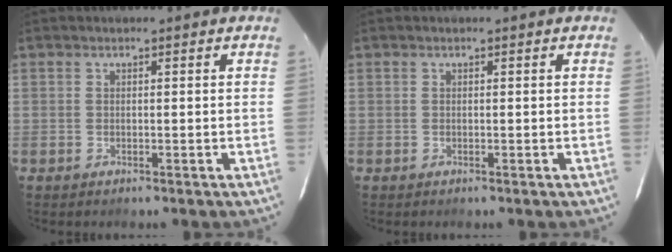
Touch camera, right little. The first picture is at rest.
{"total": 0.0}